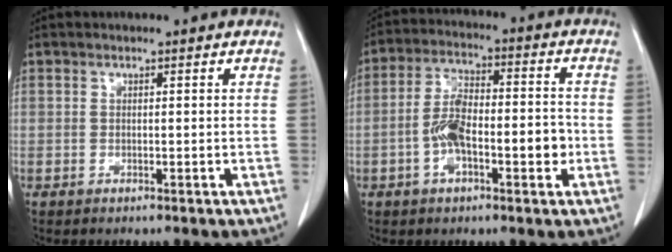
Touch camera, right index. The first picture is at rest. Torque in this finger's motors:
{"motor_torque": [0.50, -0.20, 0.27, 0.14]}